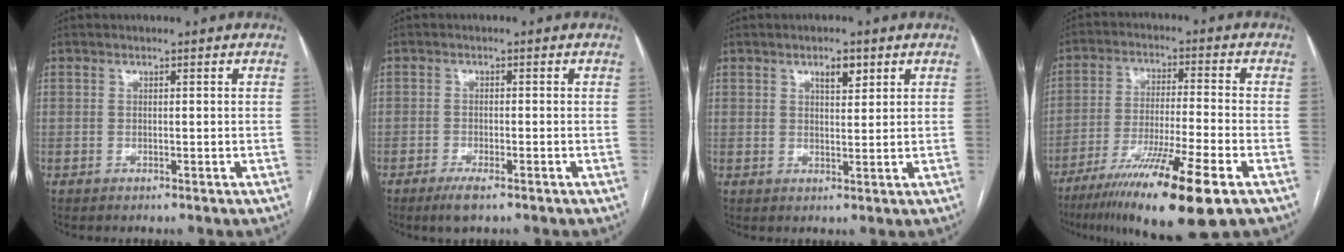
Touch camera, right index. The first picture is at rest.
{"total": 2.9, "force": [-2.0, 0.5, 2.1], "torque": [-0.042, -0.004, -0.035]}
{"total": 3.1, "force": [1.8, 1.0, 2.3], "torque": [-0.039, 0.000, 0.030]}
{"total": 16.3, "force": [-10.0, 0.2, 12.9], "torque": [-0.217, -0.041, -0.171]}